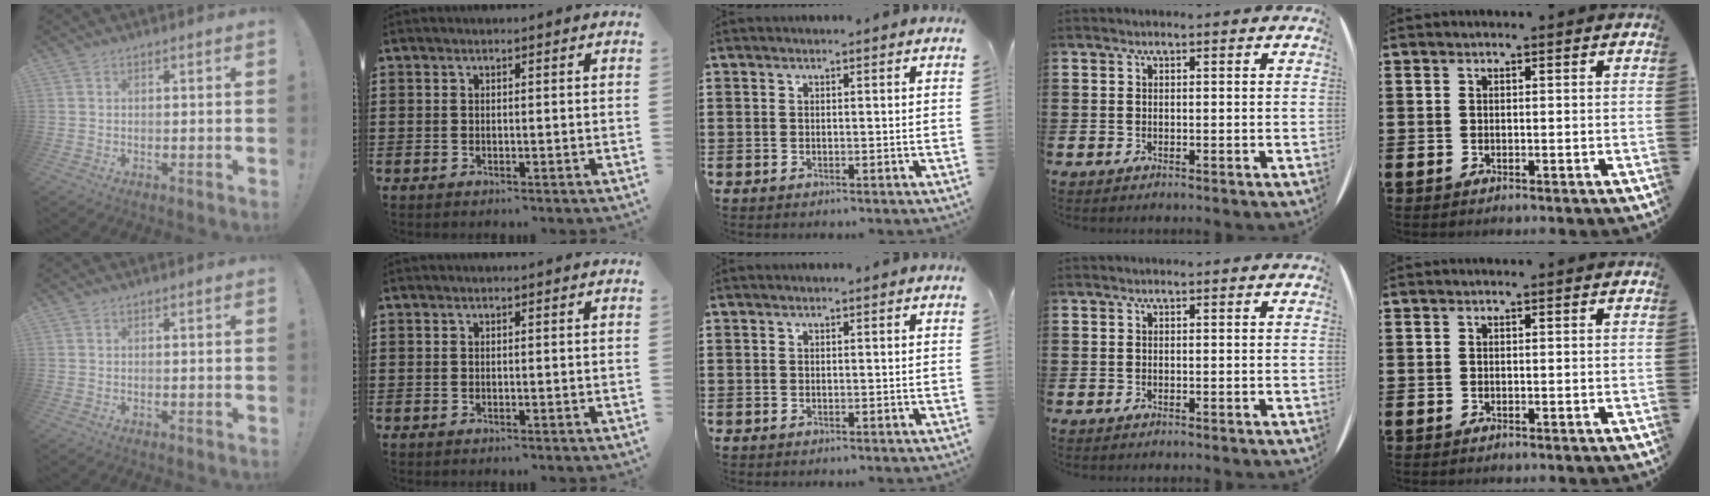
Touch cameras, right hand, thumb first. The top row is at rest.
{}